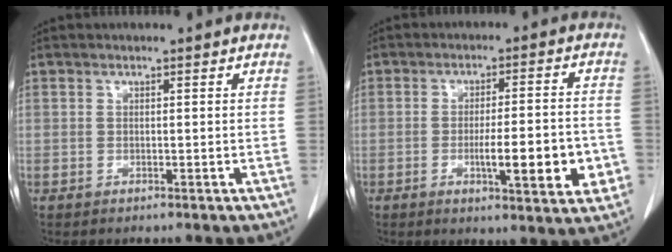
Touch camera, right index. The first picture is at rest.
{"total": 10.8, "force": [-3.0, 1.8, 10.2], "torque": [-0.141, 0.000, -0.038]}